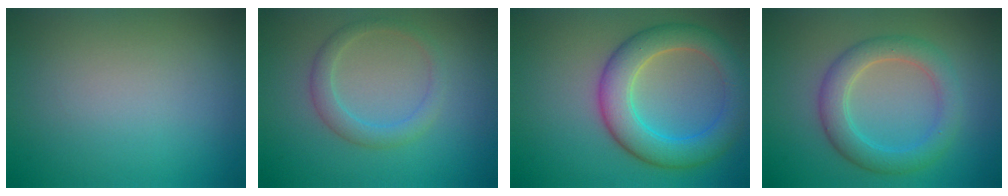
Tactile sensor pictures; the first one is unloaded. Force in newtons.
{"total": 2.3, "press": 2.3, "slide": 0.1}
{"total": 6.6, "press": 6.6, "slide": 0.2}
{"total": 4.1, "press": 4.1, "slide": 0.3}